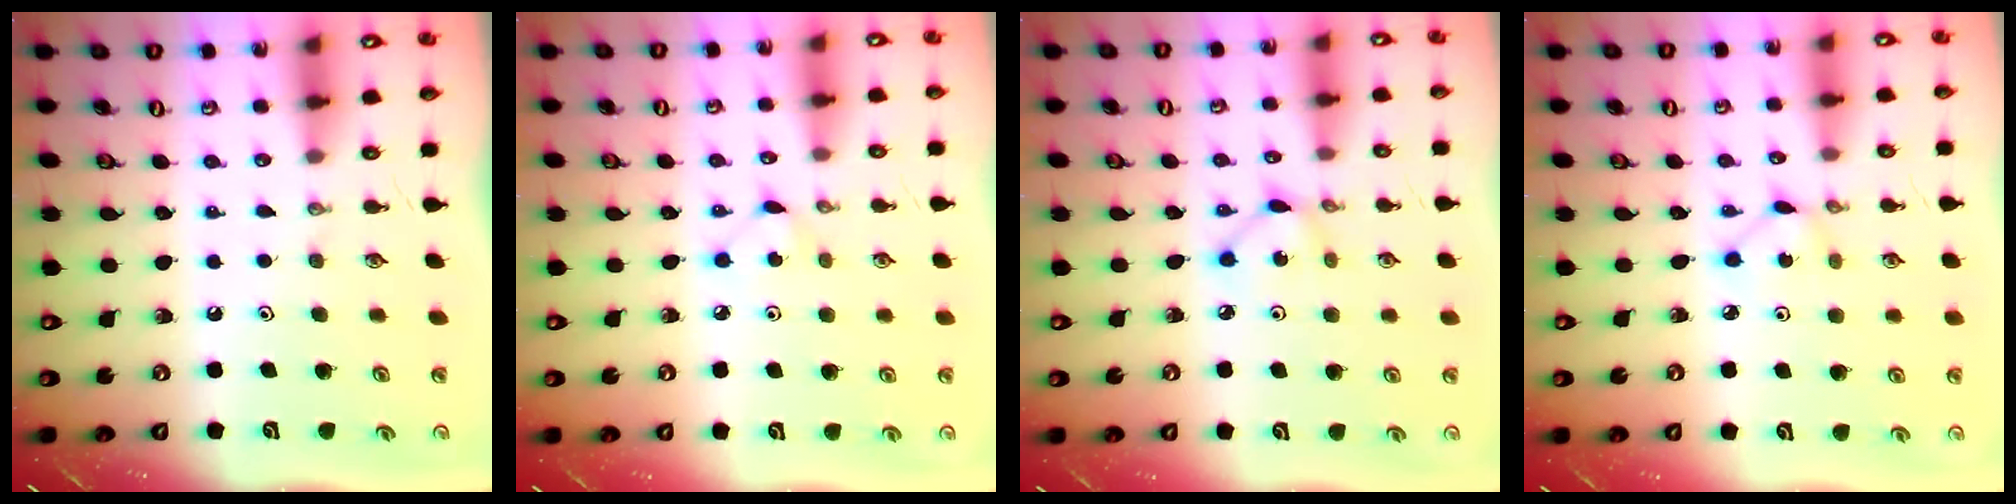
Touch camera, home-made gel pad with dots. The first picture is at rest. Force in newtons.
{"total": 3.3, "press": 3.3, "slide": 0.5}
{"total": 2.6, "press": 2.6, "slide": 0.1}
{"total": 2.3, "press": 2.3, "slide": 0.2}